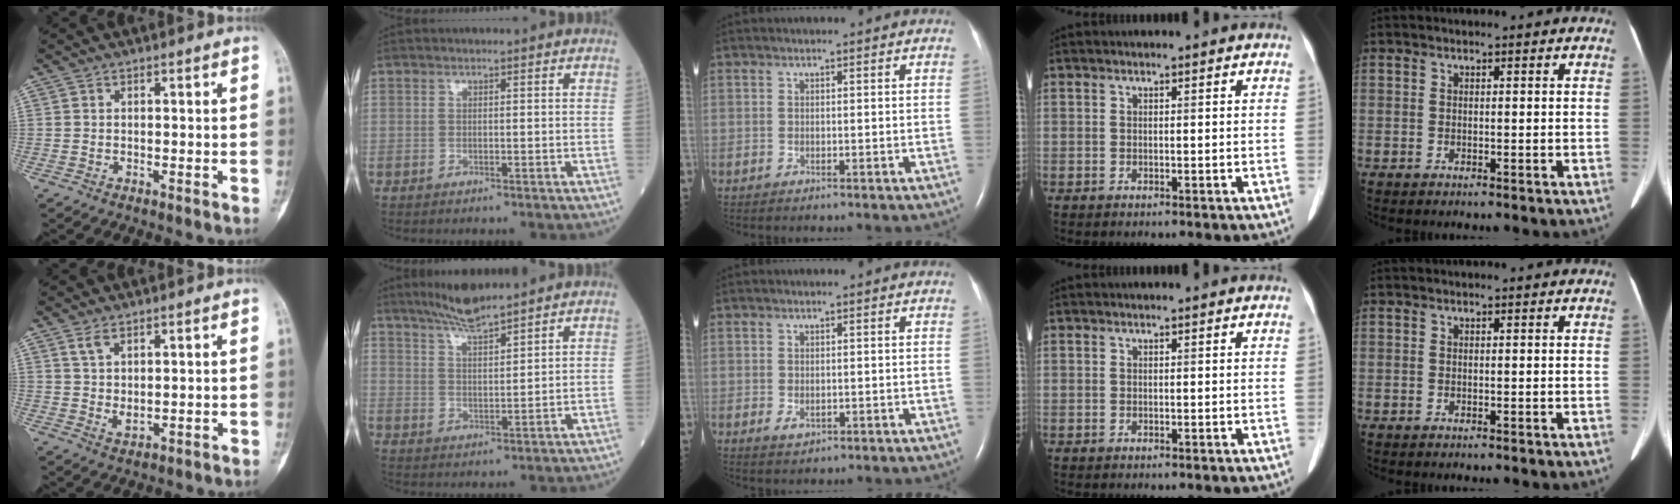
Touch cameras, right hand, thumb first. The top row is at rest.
{"thumb": {"total": 3.6, "force": [1.8, 1.7, 2.7], "torque": [-0.054, -0.014, 0.043]}, "index": {"total": 6.4, "force": [5.6, 0.0, 3.0], "torque": [-0.061, -0.002, 0.109]}, "middle": {"total": 1.6, "force": [-0.4, 0.9, 1.2], "torque": [-0.024, -0.004, -0.001]}}